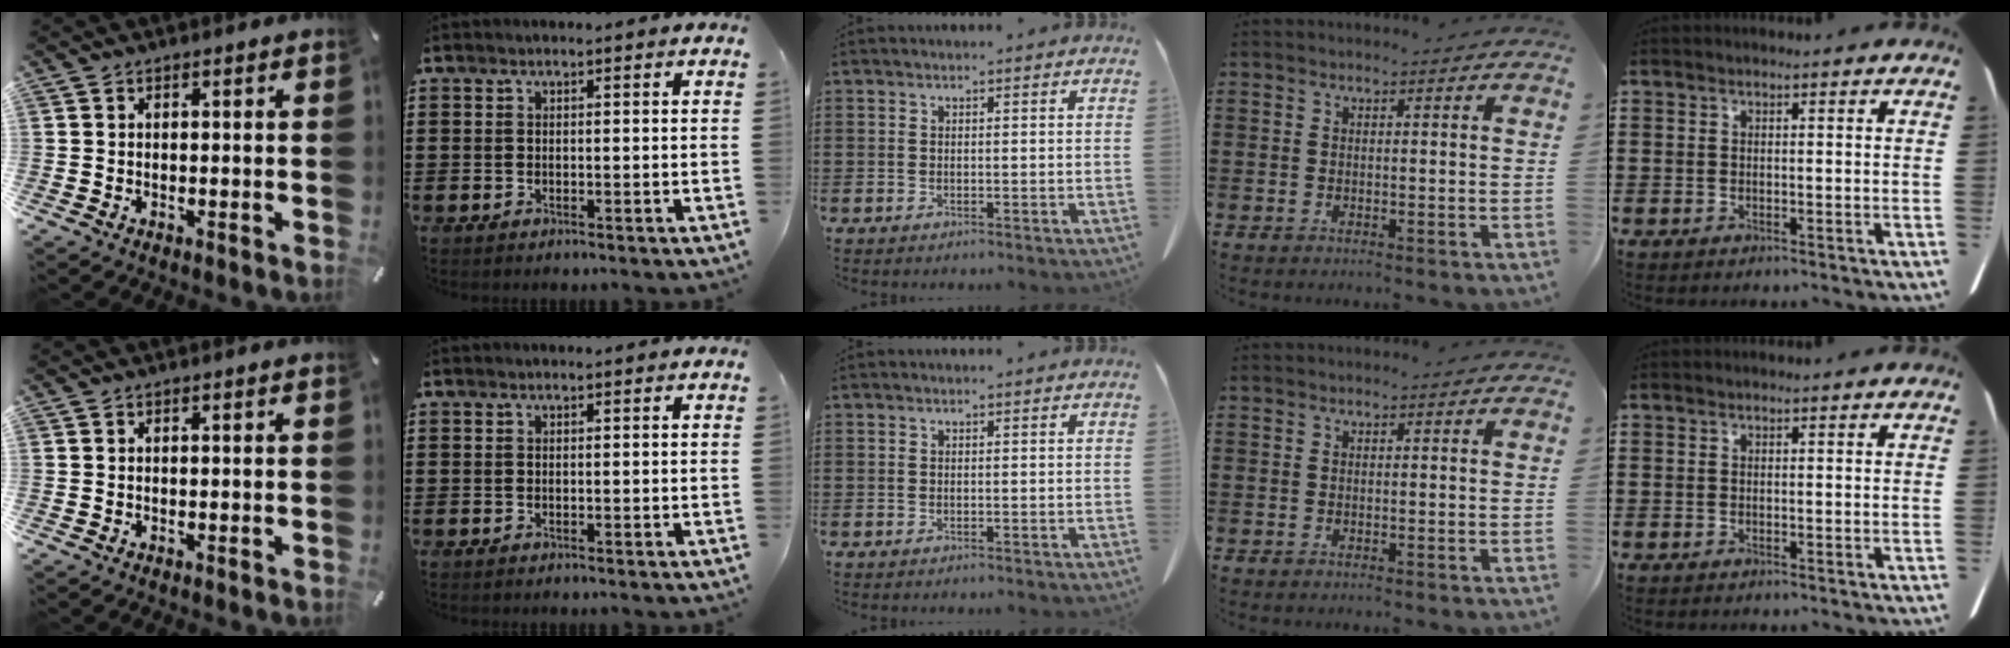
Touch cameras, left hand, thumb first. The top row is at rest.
{}